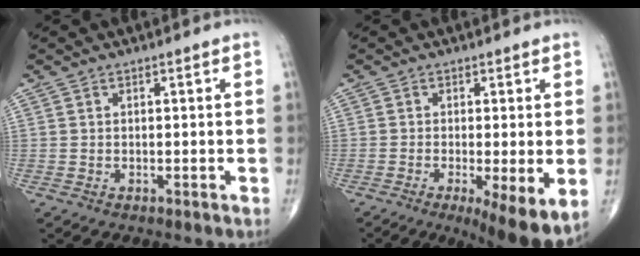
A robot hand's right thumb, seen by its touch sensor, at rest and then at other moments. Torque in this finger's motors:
{"motor_torque": [0.14, 0.44, 0.04, -0.17, 0.07]}